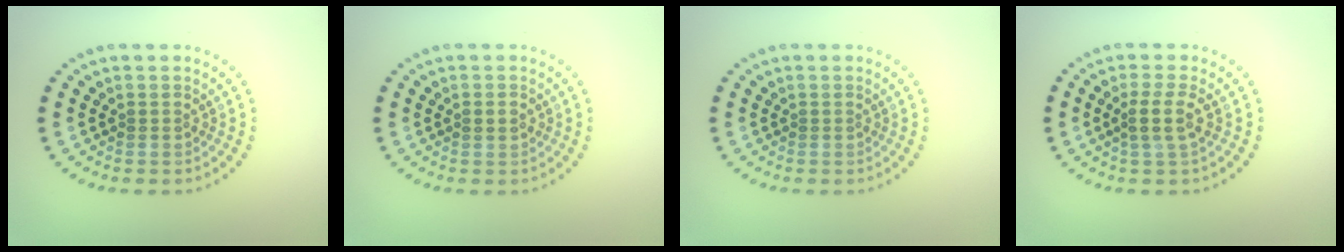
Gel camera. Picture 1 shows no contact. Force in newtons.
{"total": 1.2, "press": 1.2, "slide": 0.0}
{"total": 0.0}
{"total": 2.3, "press": 1.9, "slide": 1.3}